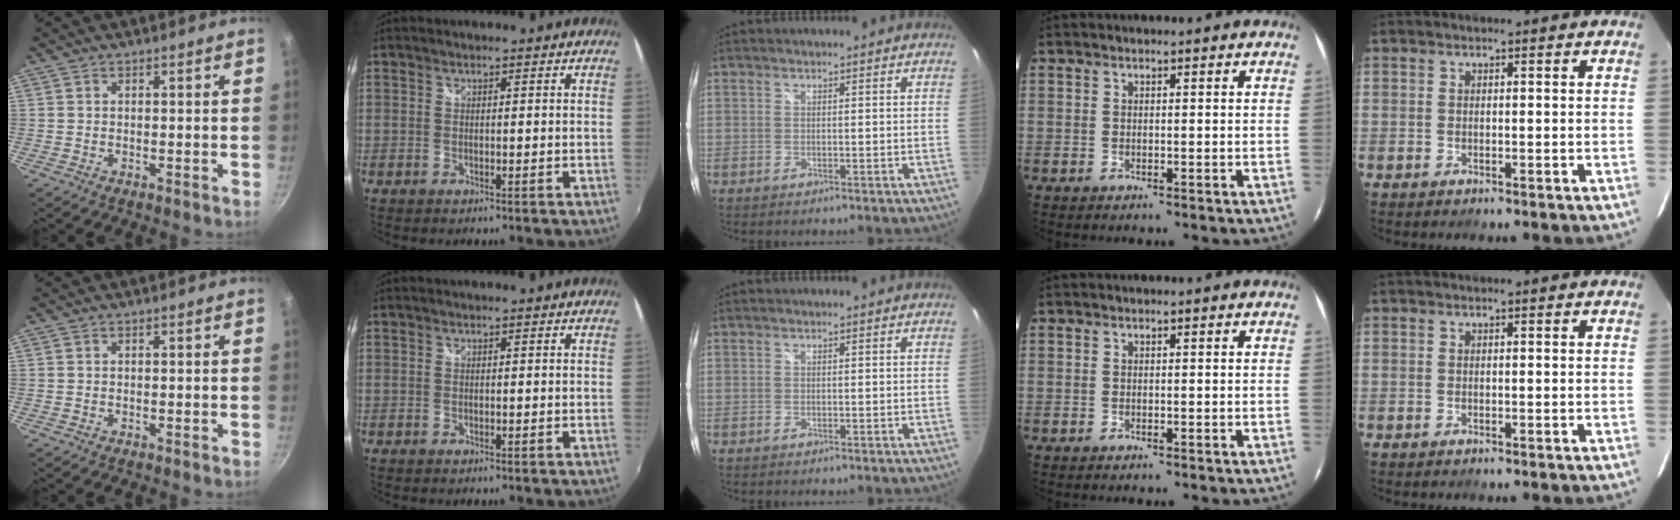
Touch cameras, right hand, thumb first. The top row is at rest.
{}